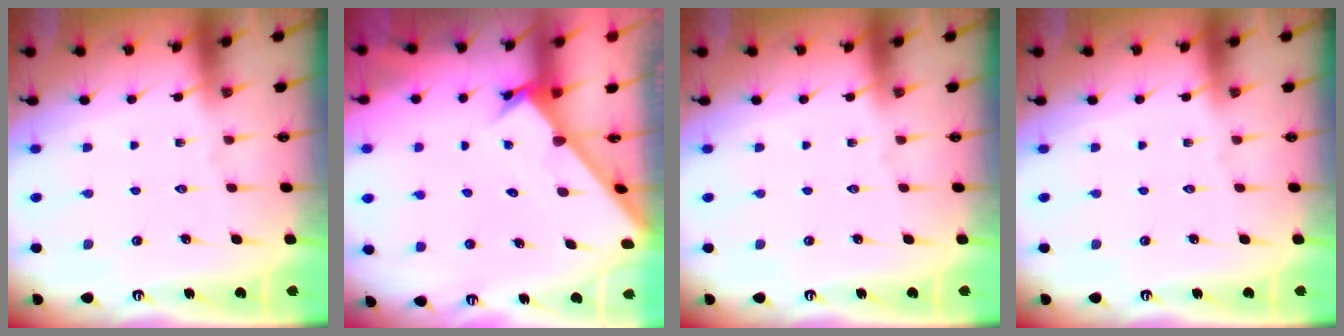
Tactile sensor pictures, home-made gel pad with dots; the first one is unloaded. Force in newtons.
{"total": 2.7, "press": 2.6, "slide": 0.2}
{"total": 0.0}
{"total": 0.0}